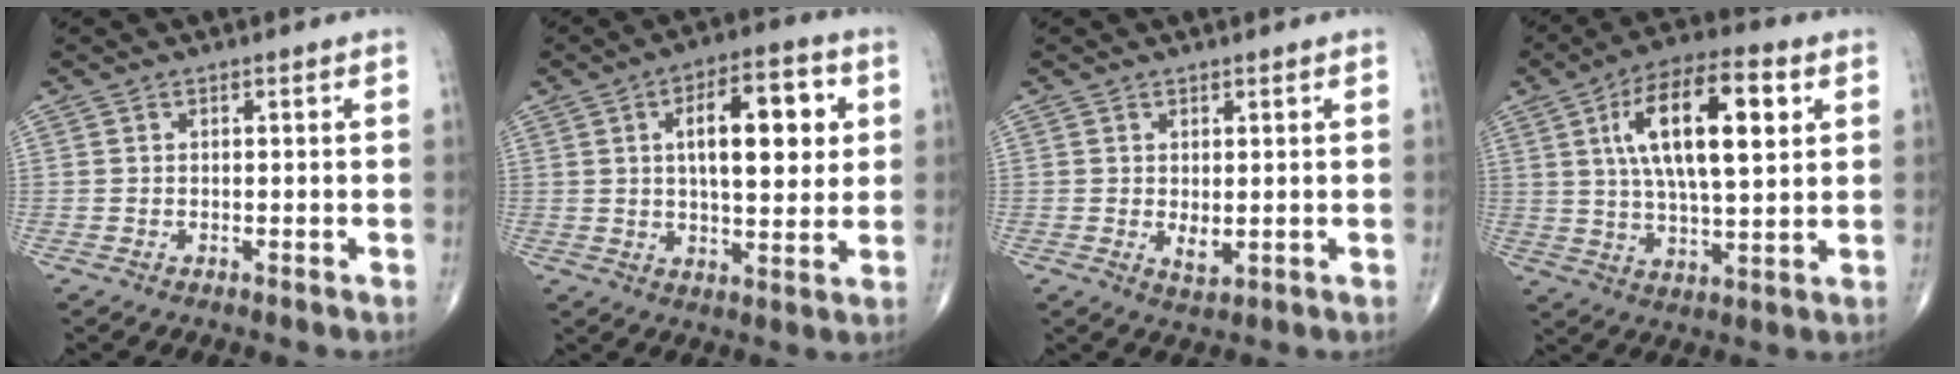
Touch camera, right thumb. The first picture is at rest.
{"total": 15.0, "force": [3.6, 6.4, 13.1], "torque": [-0.168, 0.000, 0.051]}
{"total": 2.4, "force": [0.2, 1.2, 2.0], "torque": [-0.029, -0.009, 0.007]}
{"total": 17.9, "force": [5.2, 6.8, 15.7], "torque": [-0.259, -0.001, 0.085]}